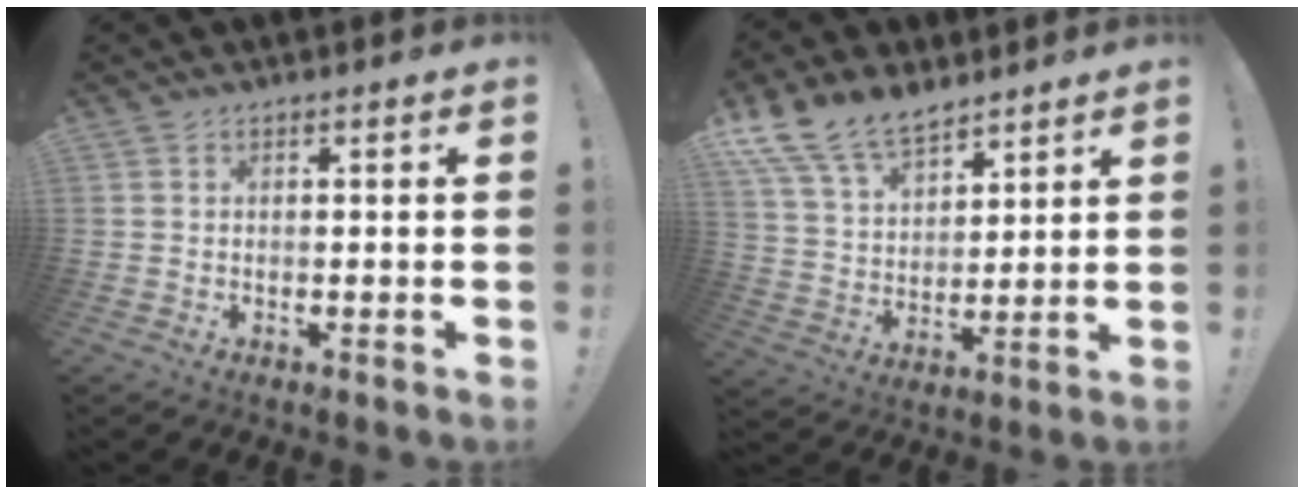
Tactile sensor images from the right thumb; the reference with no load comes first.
{"total": 14.4, "force": [11.1, 7.3, 5.7], "torque": [-0.112, -0.069, 0.212]}